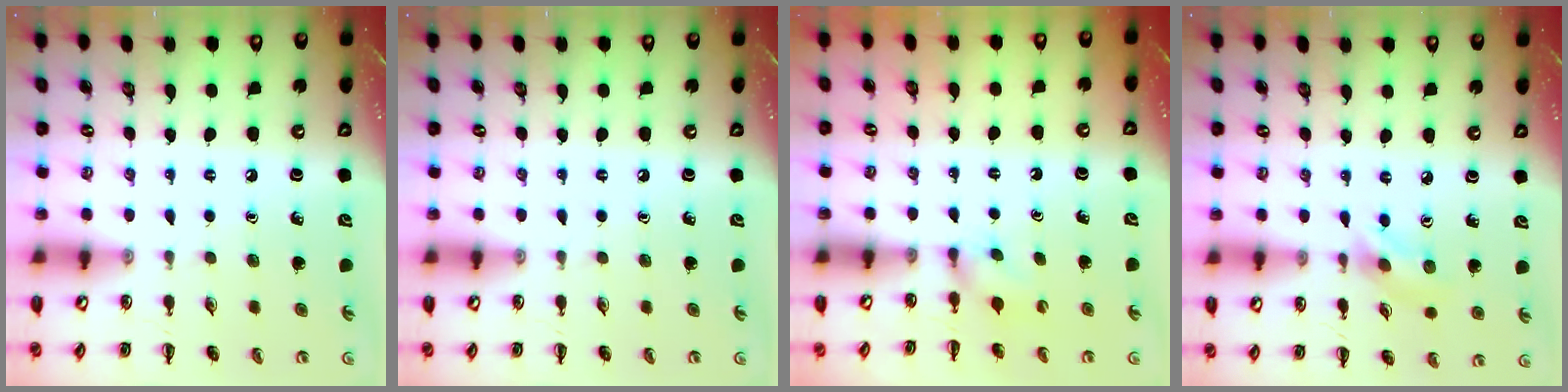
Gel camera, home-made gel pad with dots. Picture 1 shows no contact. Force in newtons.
{"total": 0.0}
{"total": 2.7, "press": 2.4, "slide": 1.2}
{"total": 2.7, "press": 2.6, "slide": 0.8}